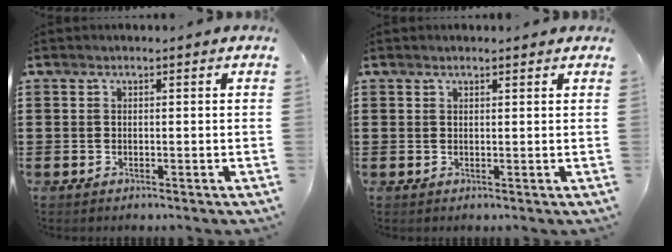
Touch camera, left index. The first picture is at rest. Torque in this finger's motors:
{"motor_torque": [1.91, 0.23, 0.03, 0.00]}